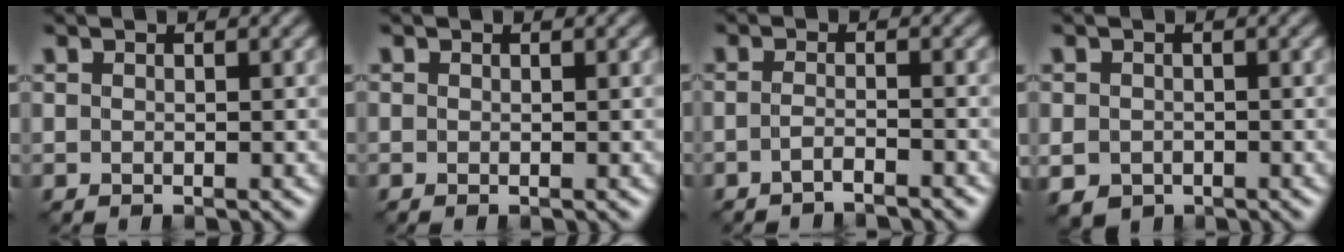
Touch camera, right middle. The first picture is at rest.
{"total": 0.0}
{"total": 1.7, "force": [-1.4, 0.0, 0.9], "torque": [-0.022, -0.001, -0.032]}
{"total": 2.0, "force": [-0.9, 1.6, 0.9], "torque": [-0.025, -0.007, -0.019]}